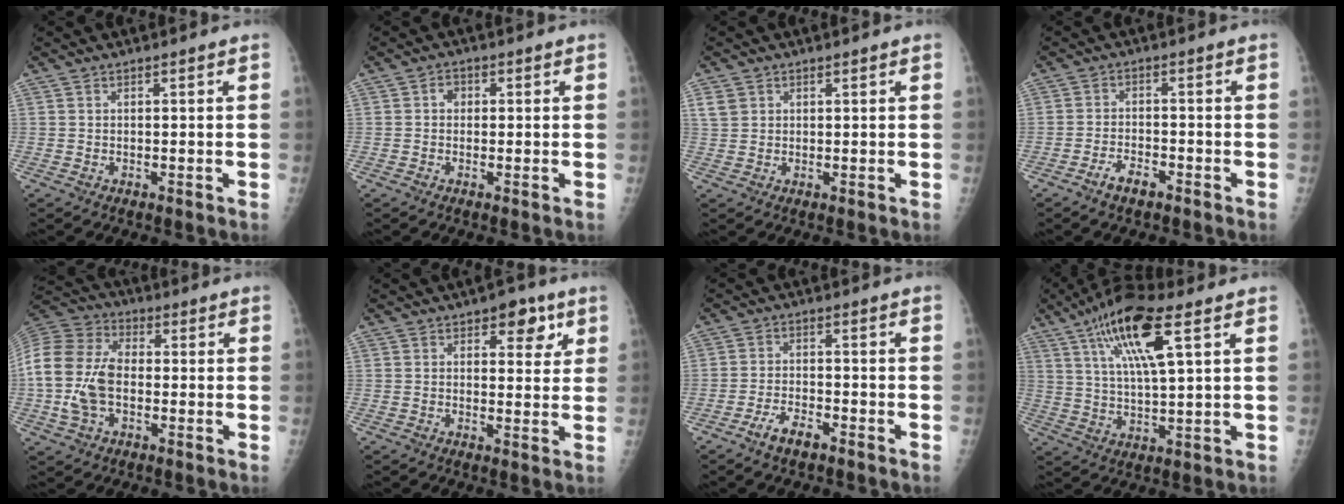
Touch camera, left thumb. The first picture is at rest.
{"total": 2.0, "force": [0.2, 1.7, 1.0], "torque": [-0.004, 0.005, -0.002]}
{"total": 3.6, "force": [1.9, 2.6, 1.4], "torque": [-0.026, 0.002, 0.046]}
{"total": 3.6, "force": [-2.5, 1.4, 2.1], "torque": [-0.044, 0.015, -0.045]}
{"total": 16.3, "force": [-1.6, 10.6, 12.3], "torque": [-0.272, 0.022, -0.032]}
{"total": 6.2, "force": [3.2, 3.2, 4.3], "torque": [-0.024, -0.010, 0.035]}
{"total": 4.4, "force": [-3.1, 1.5, 2.7], "torque": [-0.057, 0.017, -0.056]}
{"total": 14.3, "force": [6.5, 3.5, 12.2], "torque": [-0.229, -0.011, 0.118]}